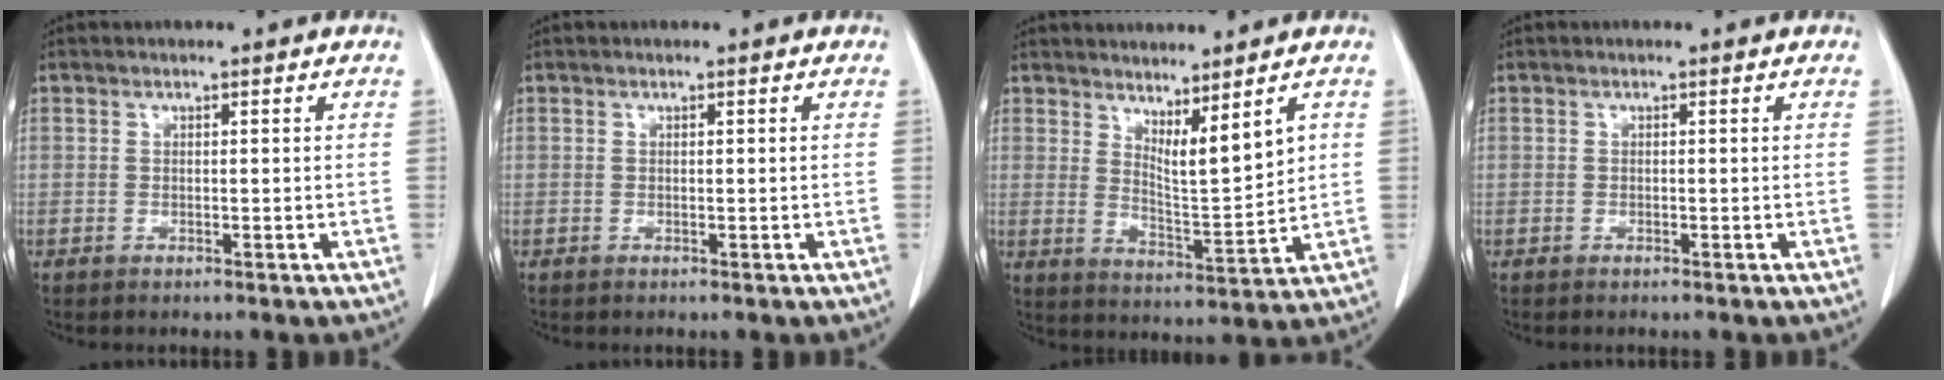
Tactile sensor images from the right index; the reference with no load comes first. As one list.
[{"total": 0.0}, {"total": 6.3, "force": [3.6, 0.5, 5.1], "torque": [-0.087, -0.023, 0.073]}, {"total": 0.0}]